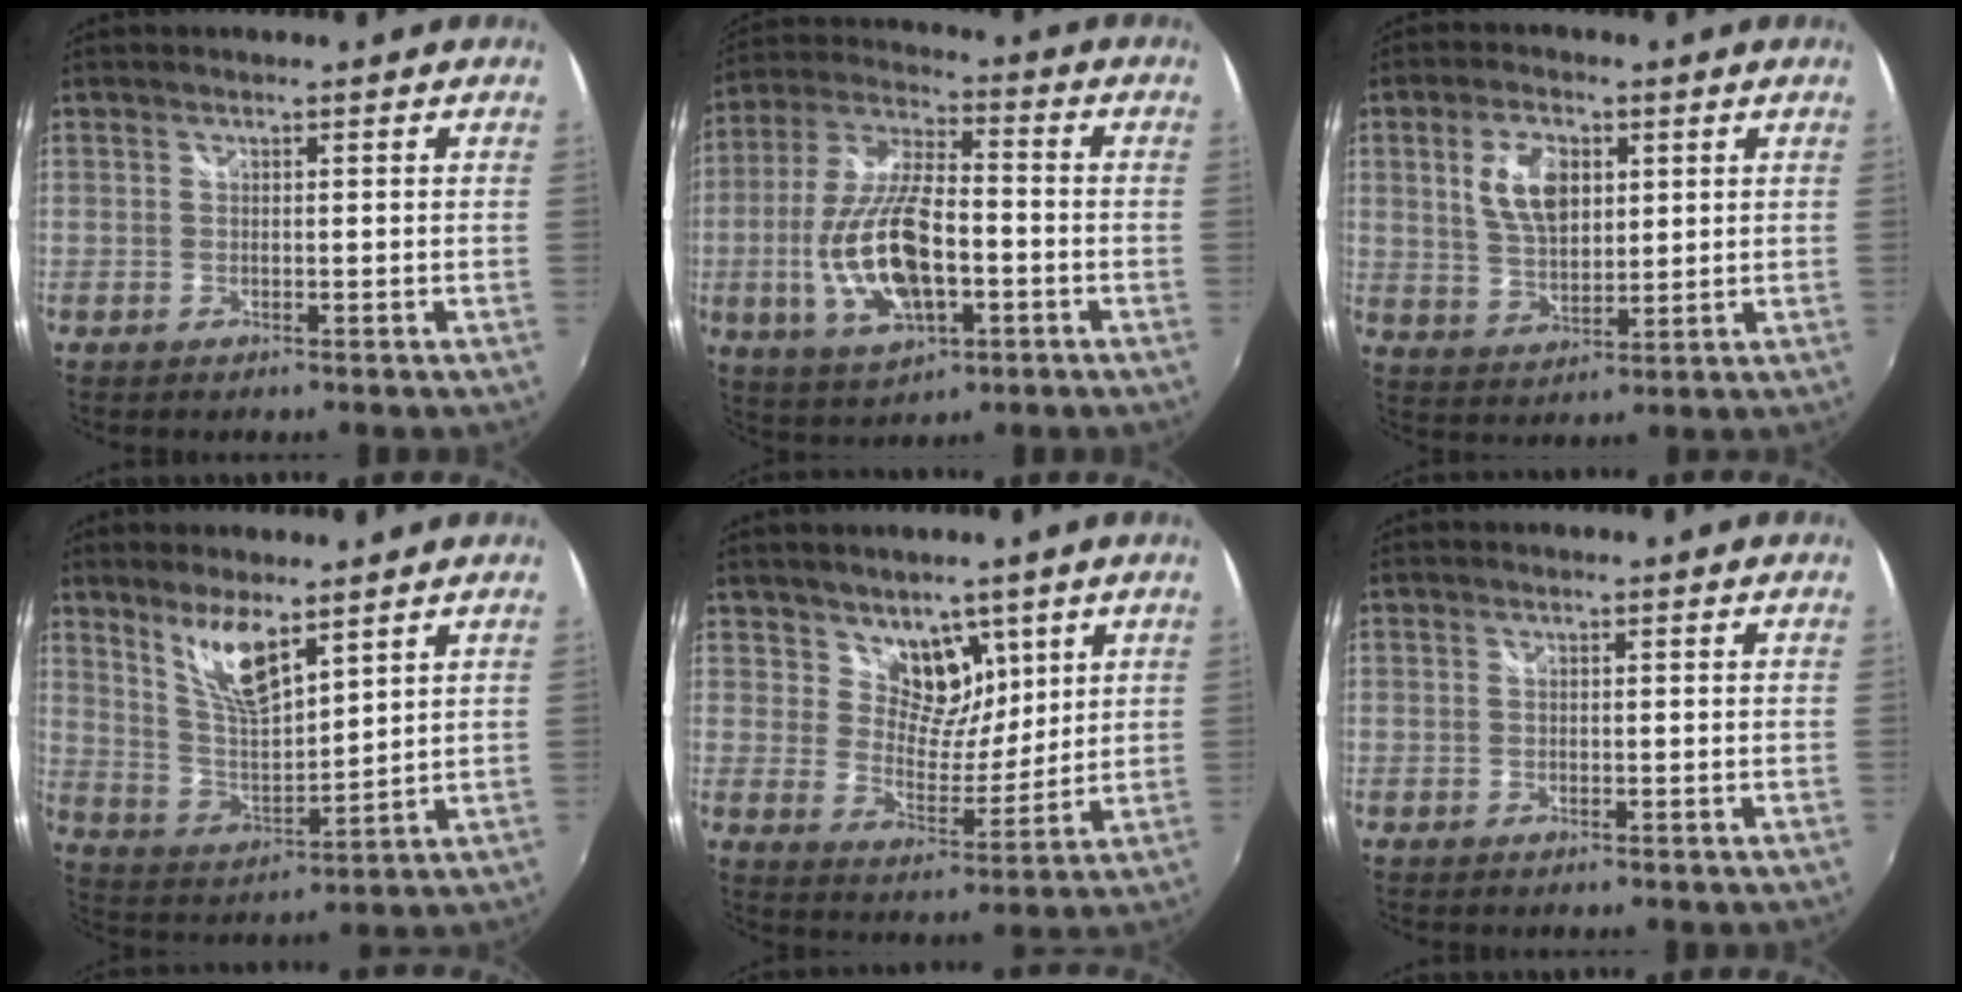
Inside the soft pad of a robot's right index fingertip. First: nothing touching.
{"total": 17.1, "force": [-4.1, 7.2, 14.9], "torque": [-0.315, -0.008, -0.067]}
{"total": 9.1, "force": [2.8, 5.1, 6.9], "torque": [-0.135, 0.009, 0.058]}
{"total": 9.7, "force": [6.5, 2.5, 6.8], "torque": [-0.122, -0.007, 0.133]}
{"total": 8.1, "force": [5.2, 5.4, 3.0], "torque": [-0.031, -0.010, 0.093]}
{"total": 0.0}